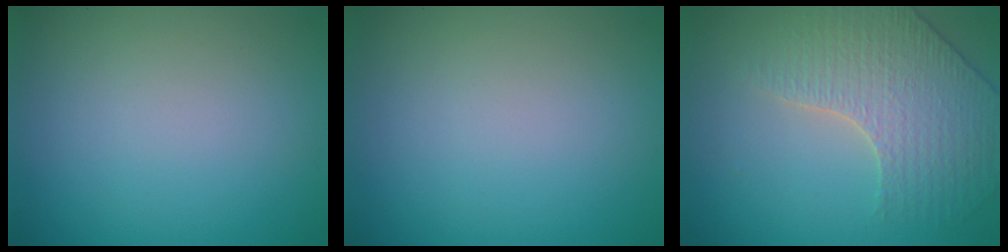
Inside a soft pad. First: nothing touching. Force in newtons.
{"total": 0.0}
{"total": 3.8, "press": 3.8, "slide": 0.5}